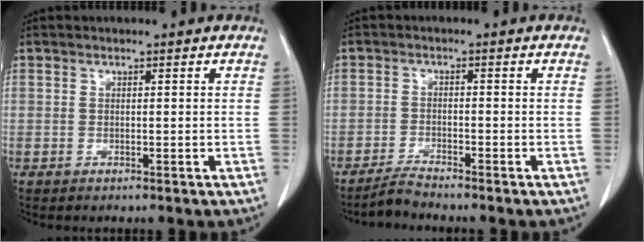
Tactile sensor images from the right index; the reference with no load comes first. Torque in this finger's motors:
{"motor_torque": [-0.02, -0.07, 0.03, 0.02]}